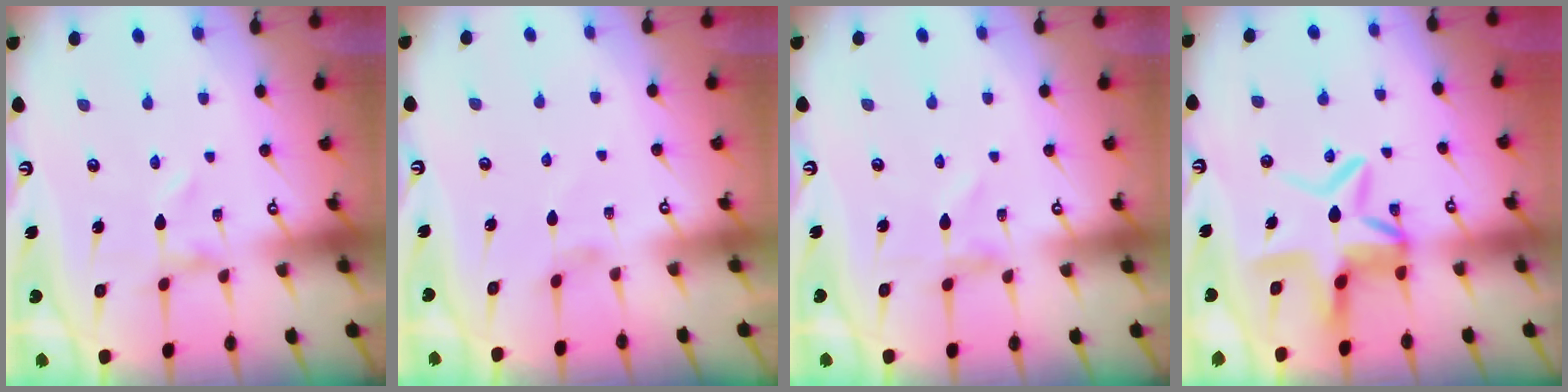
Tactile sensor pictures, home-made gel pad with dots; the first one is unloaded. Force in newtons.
{"total": 1.3, "press": 1.2, "slide": 0.4}
{"total": 0.0}
{"total": 10.1, "press": 9.9, "slide": 2.3}